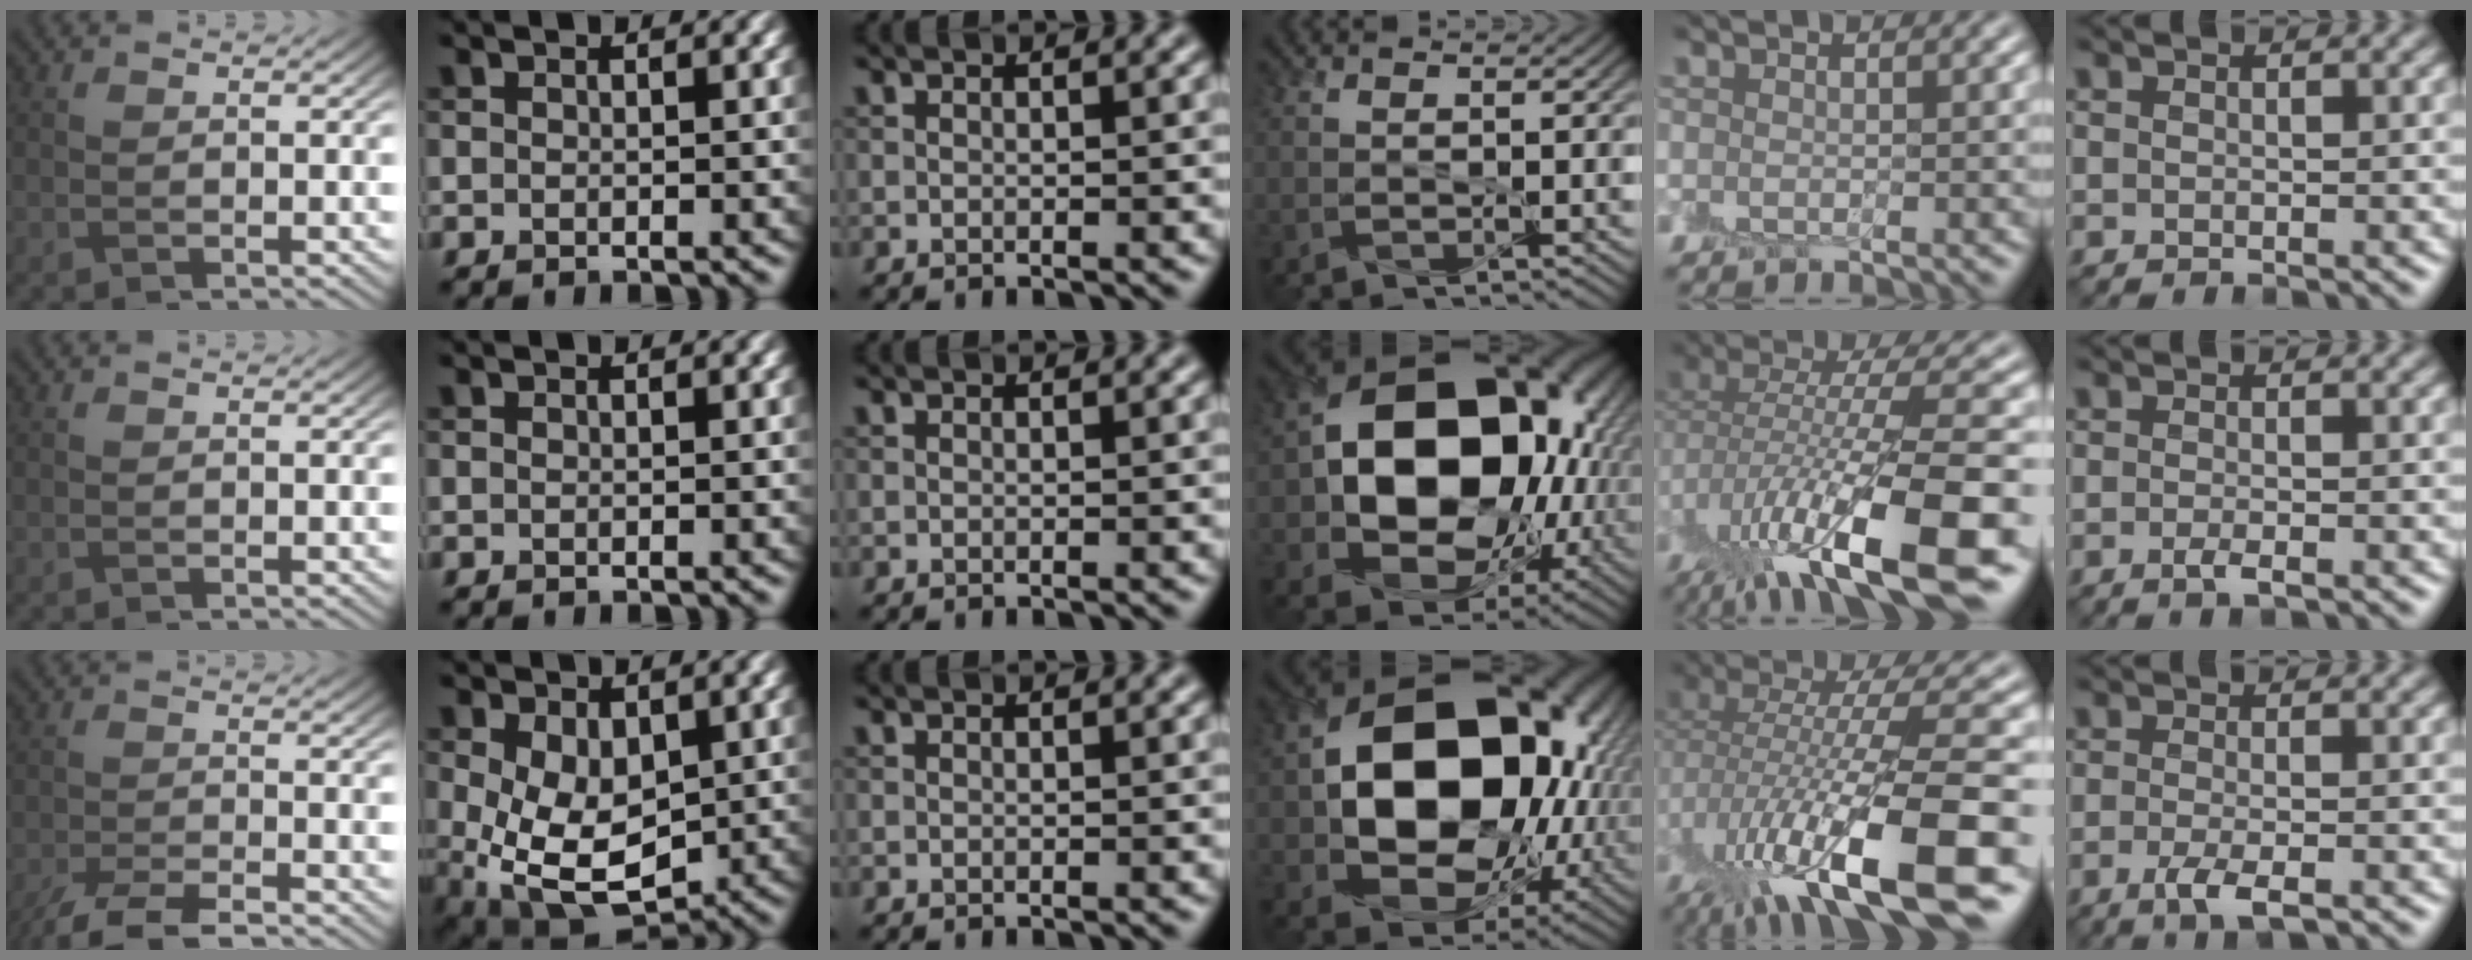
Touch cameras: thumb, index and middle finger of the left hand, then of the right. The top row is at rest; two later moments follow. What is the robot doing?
{"motion": "peel", "object": "envelope seal"}